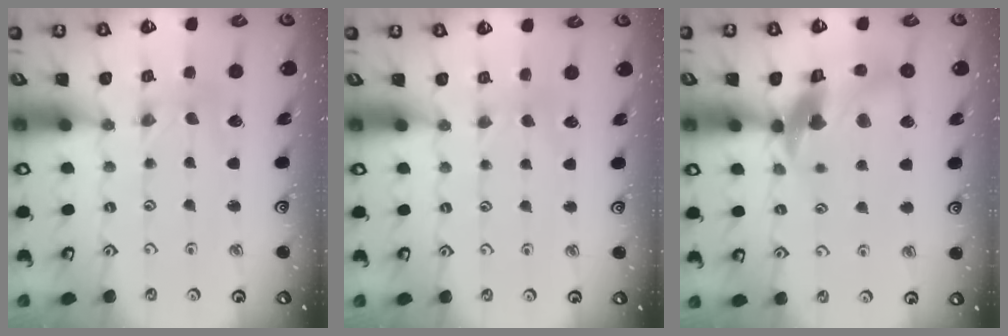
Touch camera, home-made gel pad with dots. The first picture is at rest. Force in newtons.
{"total": 2.6, "press": 2.6, "slide": 0.4}
{"total": 15.0, "press": 14.8, "slide": 2.1}